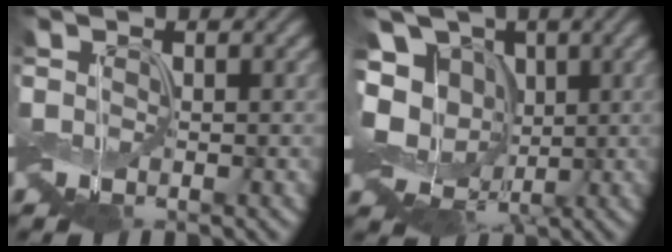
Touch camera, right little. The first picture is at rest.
{"total": 10.9, "force": [0.9, 9.0, 6.1], "torque": [-0.126, 0.001, -0.006]}